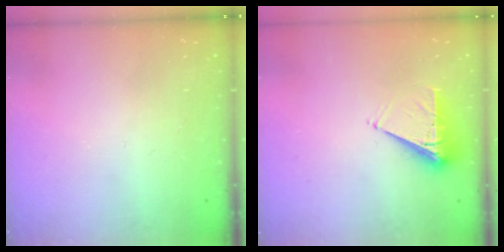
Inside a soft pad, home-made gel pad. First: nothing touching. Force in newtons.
{"total": 8.0, "press": 8.0, "slide": 0.5}